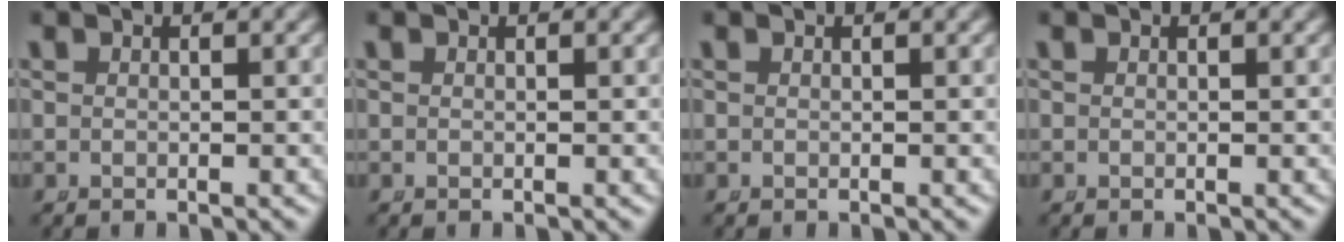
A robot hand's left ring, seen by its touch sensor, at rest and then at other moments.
{"total": 0.0}
{"total": 0.0}
{"total": 0.0}